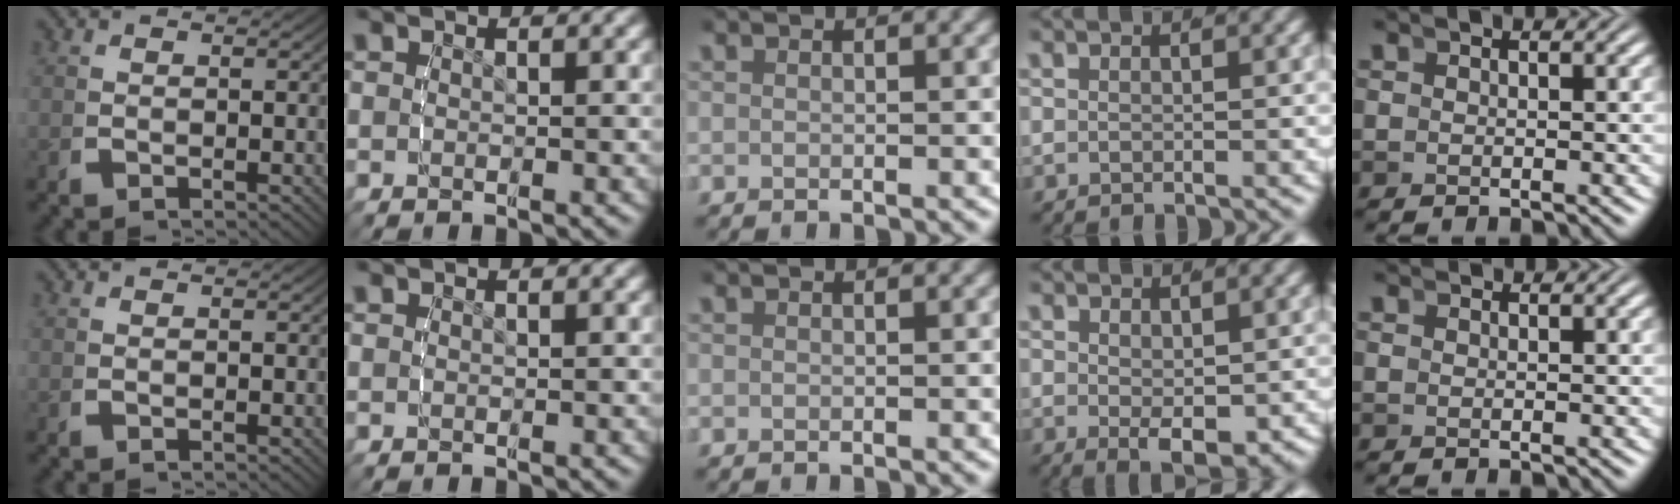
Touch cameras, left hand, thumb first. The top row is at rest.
{"ring": {"total": 3.4, "force": [-1.1, 1.1, 3.0], "torque": [-0.047, -0.028, 0.002]}, "little": {"total": 1.1, "force": [1.0, -0.5, -0.1], "torque": [0.010, -0.002, 0.019]}}